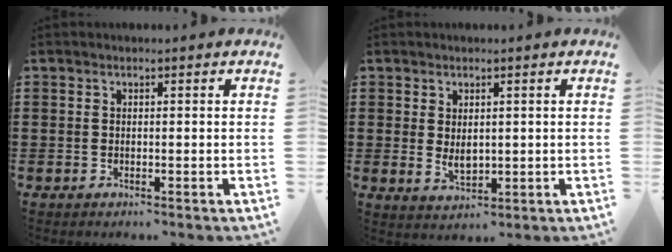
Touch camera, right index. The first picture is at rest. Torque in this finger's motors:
{"motor_torque": [0.74, 1.39, 0.09, 0.01]}